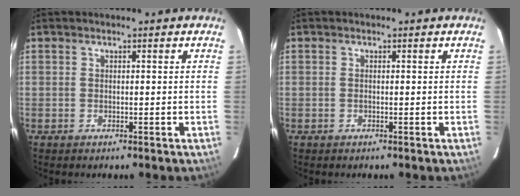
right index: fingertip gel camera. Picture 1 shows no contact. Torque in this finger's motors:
{"motor_torque": [0.10, 0.03, 0.05, 0.01]}